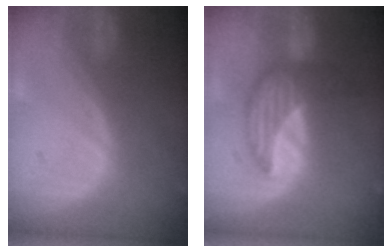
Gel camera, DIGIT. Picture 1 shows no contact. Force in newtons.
{"total": 7.1, "press": 6.8, "slide": 2.0}